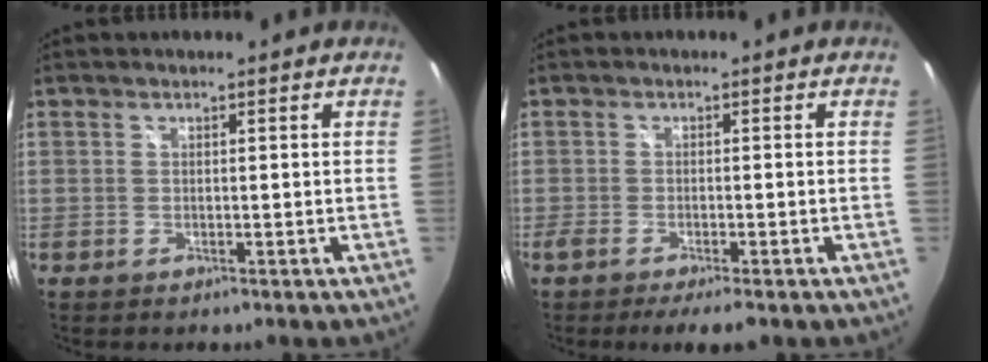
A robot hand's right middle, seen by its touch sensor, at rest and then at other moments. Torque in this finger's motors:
{"motor_torque": [0.77, -0.68, 0.11, 0.04]}